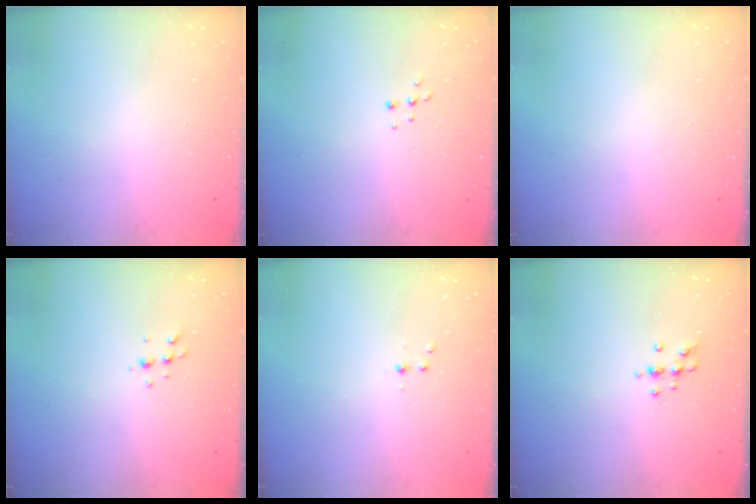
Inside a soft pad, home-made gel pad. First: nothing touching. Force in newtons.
{"total": 5.1, "press": 5.0, "slide": 0.4}
{"total": 0.0}
{"total": 4.3, "press": 4.2, "slide": 0.6}
{"total": 2.2, "press": 1.9, "slide": 1.0}
{"total": 5.7, "press": 5.7, "slide": 0.8}